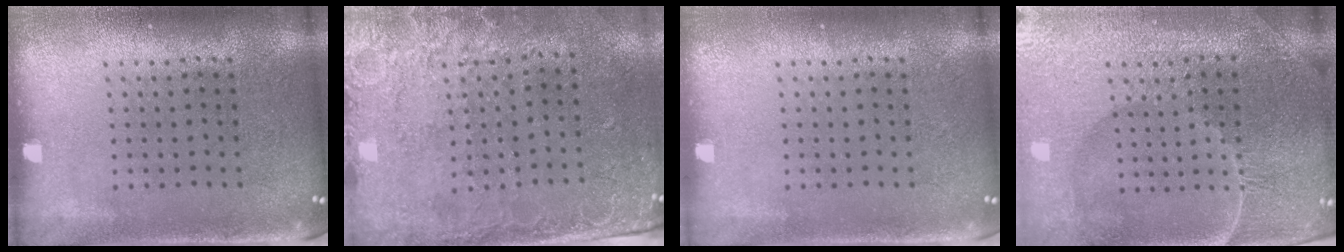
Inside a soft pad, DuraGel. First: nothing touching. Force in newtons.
{"total": 2.6, "press": 2.1, "slide": 1.4}
{"total": 0.0}
{"total": 4.4, "press": 4.3, "slide": 1.1}